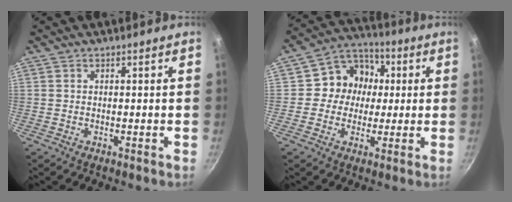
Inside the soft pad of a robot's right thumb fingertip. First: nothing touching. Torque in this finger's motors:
{"motor_torque": [-0.68, 0.69, 0.26, -0.13, 0.11]}